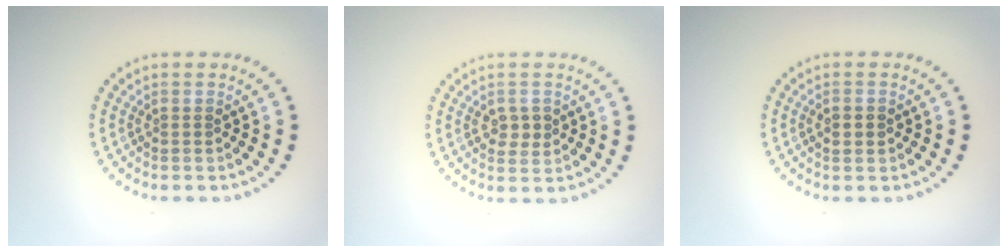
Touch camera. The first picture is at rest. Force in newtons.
{"total": 1.9, "press": 1.9, "slide": 0.2}
{"total": 2.0, "press": 2.0, "slide": 0.1}